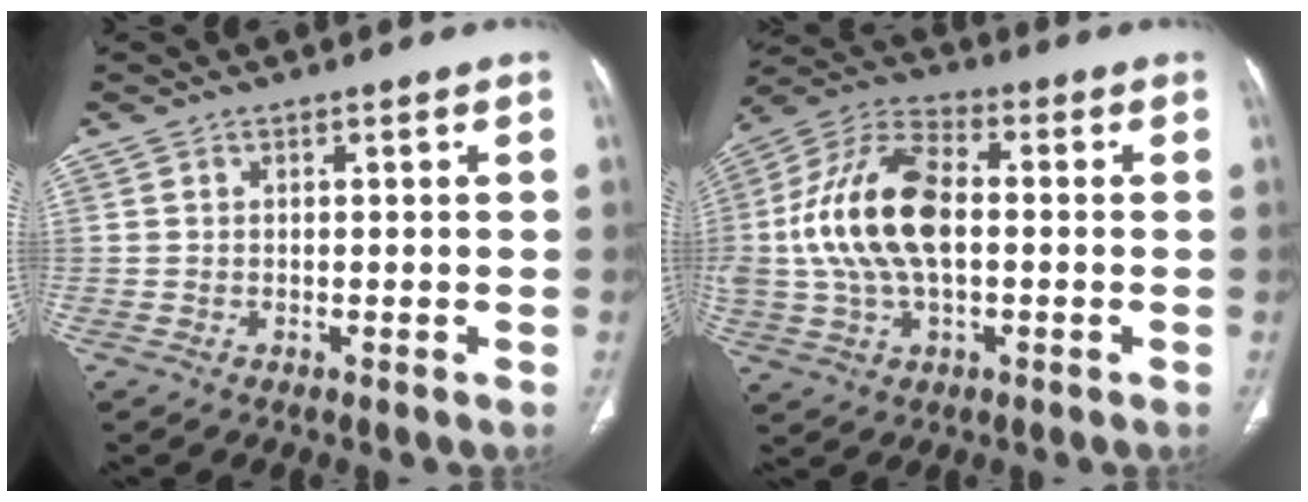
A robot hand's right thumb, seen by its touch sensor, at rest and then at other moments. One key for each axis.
{"total": 17.4, "fx": 0.2, "fy": 9.5, "fz": 14.5, "tx": -0.292, "ty": 0.028, "tz": -0.002}